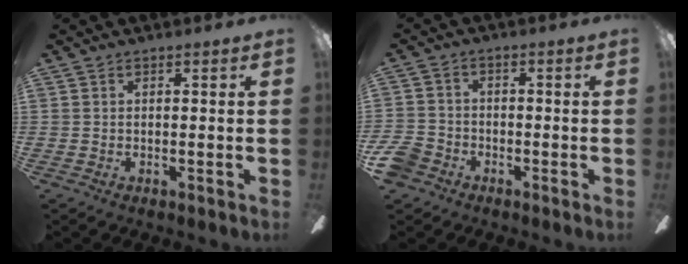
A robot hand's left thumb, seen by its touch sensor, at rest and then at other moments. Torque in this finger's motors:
{"motor_torque": [-0.37, 0.39, 0.09, -0.07, 0.00]}